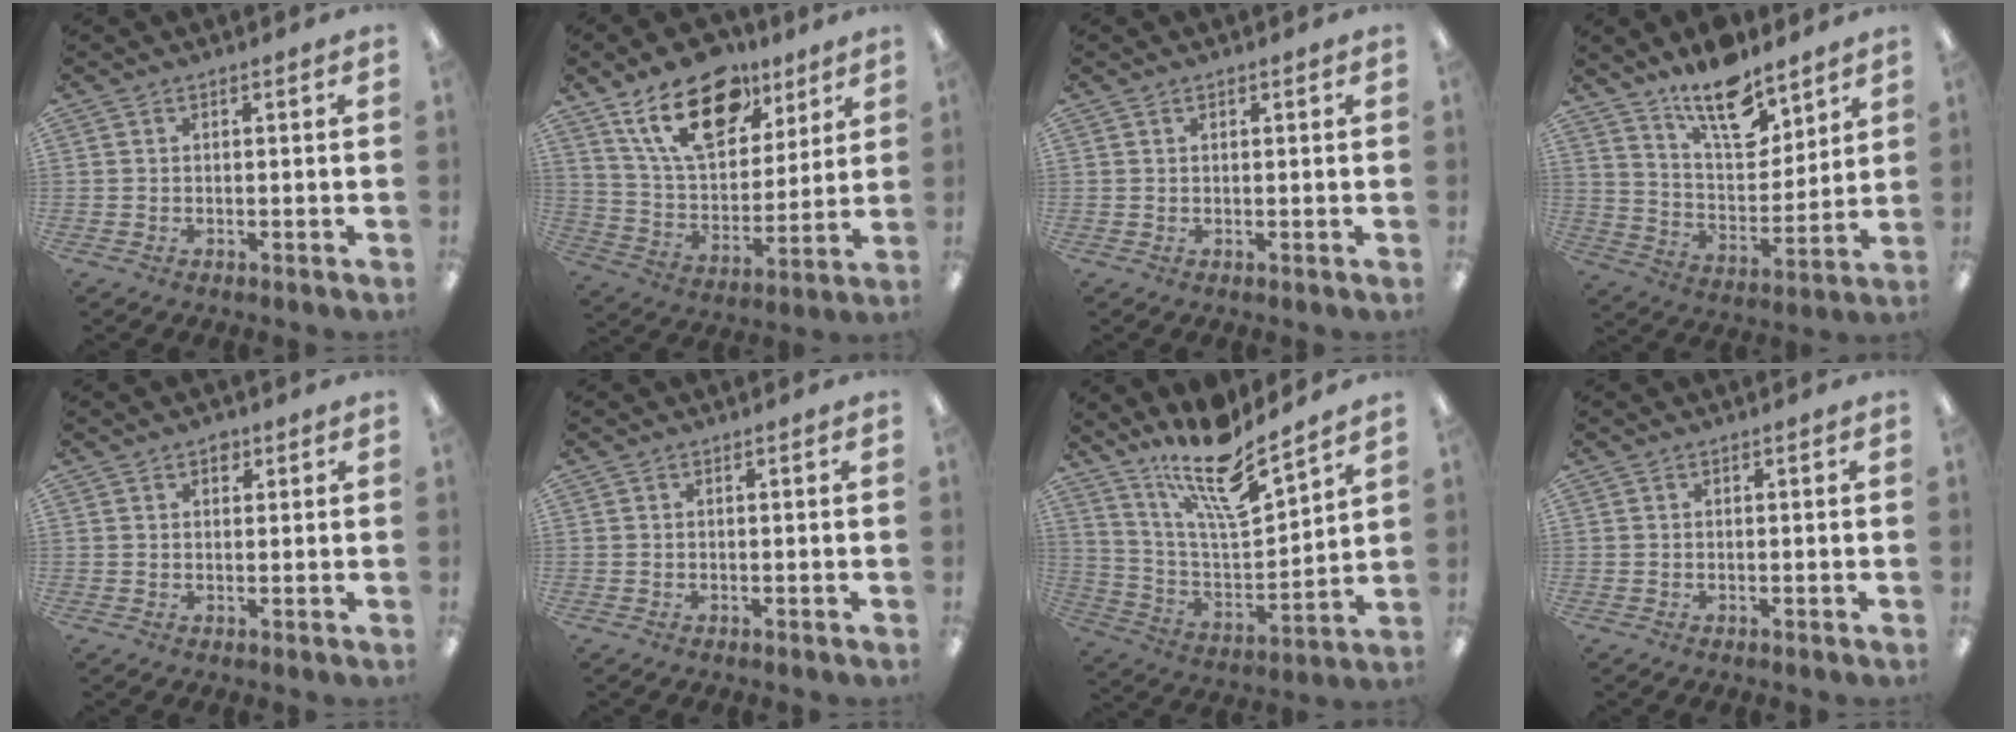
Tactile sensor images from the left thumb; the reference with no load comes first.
{"total": 20.9, "force": [12.3, 11.5, 12.5], "torque": [-0.202, -0.050, 0.217]}
{"total": 0.6, "force": [0.5, 0.3, 0.2], "torque": [0.004, -0.002, 0.006]}
{"total": 15.1, "force": [11.6, 6.1, 7.5], "torque": [-0.117, -0.076, 0.203]}
{"total": 2.3, "force": [1.5, 1.4, 1.0], "torque": [0.003, -0.007, 0.022]}
{"total": 0.0}
{"total": 16.5, "force": [13.1, 3.6, 9.4], "torque": [-0.178, -0.092, 0.222]}
{"total": 0.0}